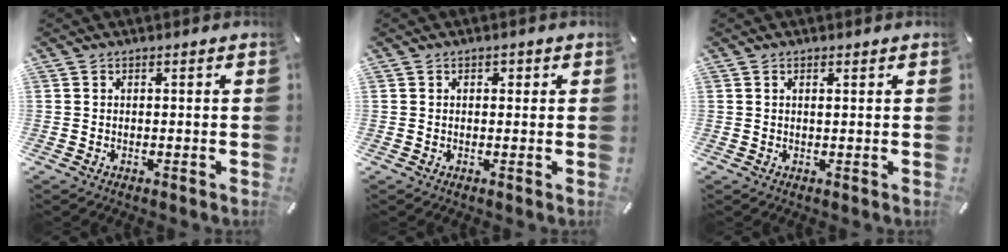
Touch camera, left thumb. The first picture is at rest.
{"total": 1.1, "force": [0.2, 0.9, 0.6], "torque": [-0.013, 0.008, 0.002]}
{"total": 0.7, "force": [0.4, 0.1, 0.5], "torque": [-0.010, 0.000, 0.007]}